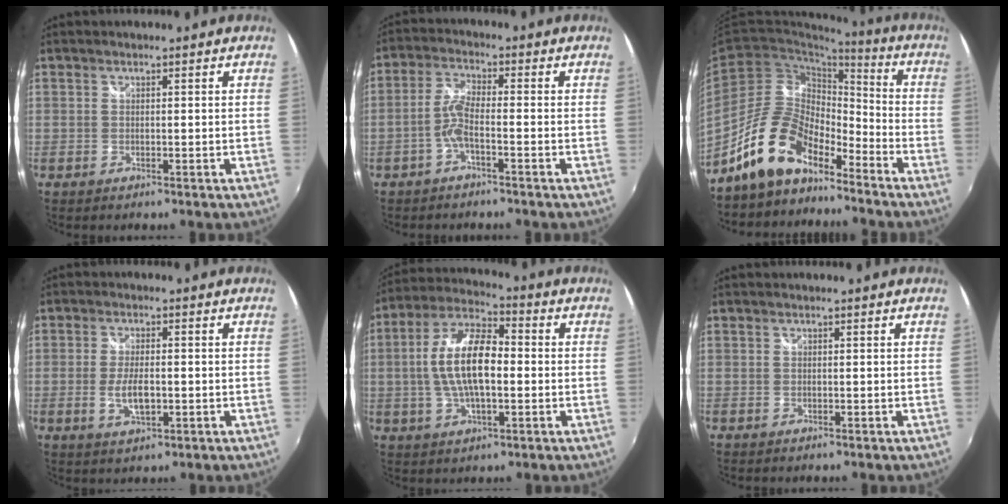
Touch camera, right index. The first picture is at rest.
{"total": 4.0, "force": [-1.9, 0.7, 3.5], "torque": [-0.085, 0.009, -0.039]}
{"total": 13.5, "force": [-10.5, 5.5, 6.4], "torque": [-0.130, 0.021, -0.200]}
{"total": 5.3, "force": [-1.1, 2.1, 4.8], "torque": [-0.096, -0.006, -0.019]}
{"total": 13.2, "force": [-0.6, 5.5, 12.0], "torque": [-0.239, 0.013, -0.014]}
{"total": 0.0}